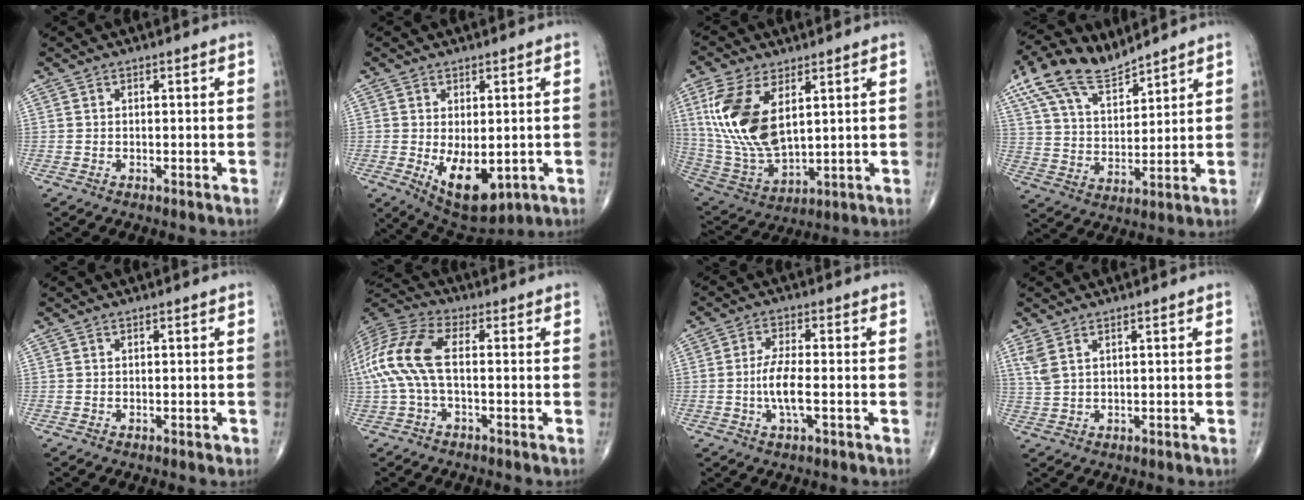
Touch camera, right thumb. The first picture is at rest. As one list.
[{"total": 9.9, "force": [-1.8, 5.1, 8.3], "torque": [-0.115, -0.015, -0.007]}, {"total": 17.2, "force": [5.2, 8.8, 13.8], "torque": [-0.282, -0.022, 0.115]}, {"total": 13.0, "force": [9.6, 5.2, 6.9], "torque": [-0.120, -0.027, 0.193]}, {"total": 0.5, "force": [0.1, 0.3, 0.4], "torque": [-0.004, 0.000, 0.003]}, {"total": 13.1, "force": [-0.2, 5.9, 11.7], "torque": [-0.277, 0.030, -0.009]}, {"total": 6.0, "force": [-1.2, 1.8, 5.7], "torque": [-0.121, 0.002, -0.025]}, {"total": 2.5, "force": [1.5, 0.9, 1.7], "torque": [-0.044, 0.003, 0.042]}]